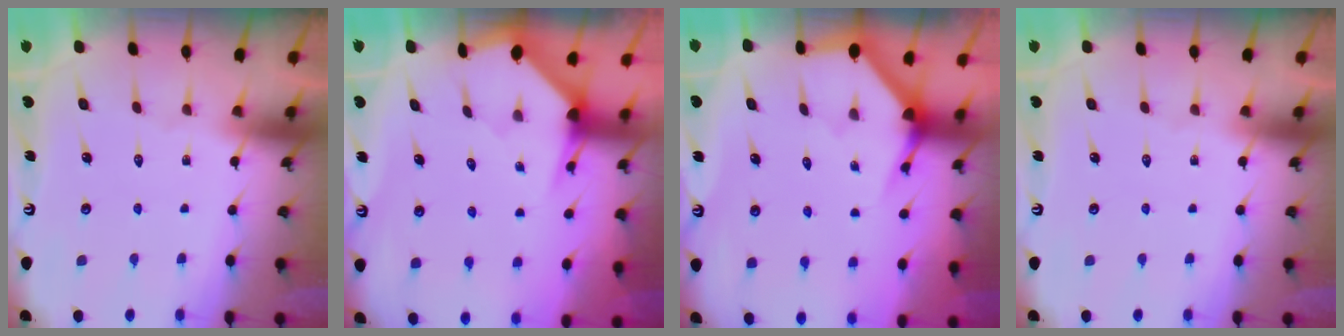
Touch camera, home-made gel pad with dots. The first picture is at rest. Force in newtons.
{"total": 3.3, "press": 3.3, "slide": 0.3}
{"total": 3.4, "press": 3.4, "slide": 0.3}
{"total": 0.0}